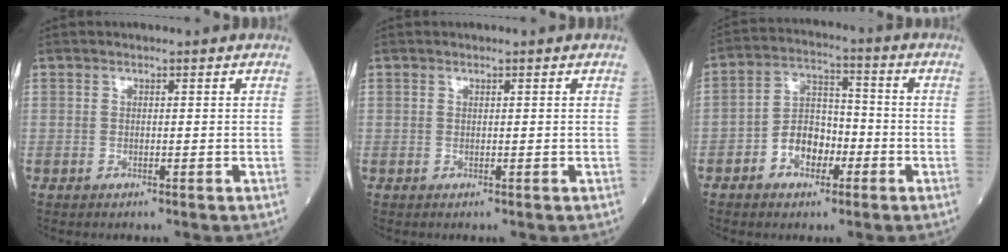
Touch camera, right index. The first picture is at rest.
{"total": 0.0}
{"total": 7.2, "force": [-2.9, 4.7, 4.7], "torque": [-0.087, 0.024, -0.054]}